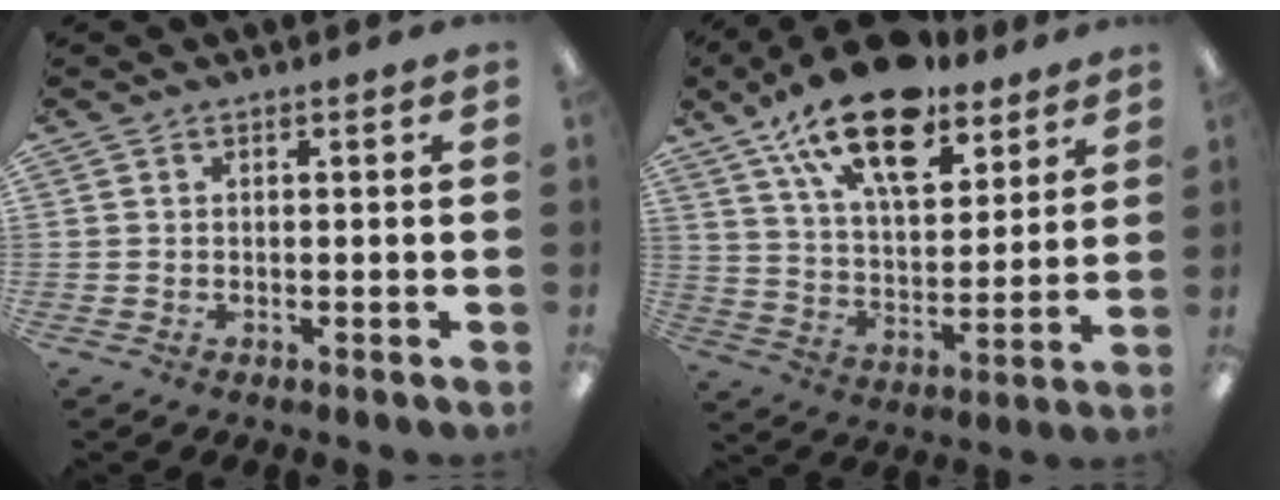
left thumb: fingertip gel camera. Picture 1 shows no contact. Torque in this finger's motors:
{"motor_torque": [0.59, 0.51, 1.68, -1.09, 0.22]}